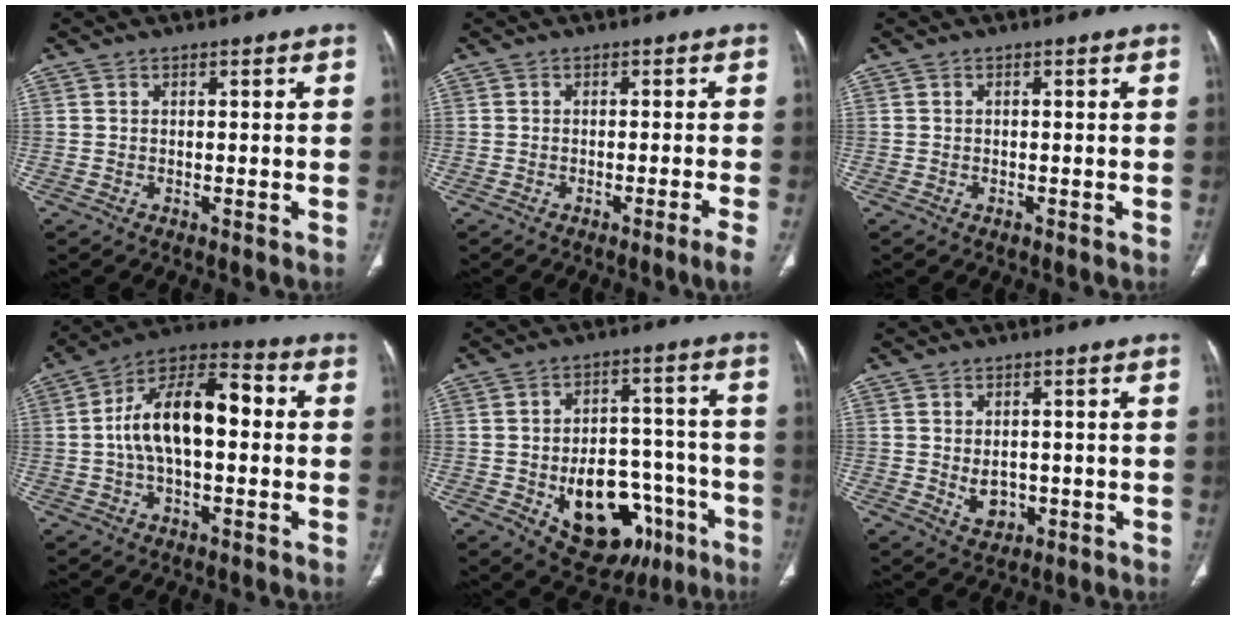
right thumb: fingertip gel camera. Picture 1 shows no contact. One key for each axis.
{"total": 2.9, "fx": -1.7, "fy": -0.9, "fz": 2.2, "tx": -0.040, "ty": 0.000, "tz": -0.026}
{"total": 0.0}
{"total": 16.4, "fx": 0.9, "fy": 8.4, "fz": 14.0, "tx": -0.238, "ty": 0.042, "tz": 0.004}
{"total": 18.9, "fx": -7.4, "fy": 11.9, "fz": 12.7, "tx": -0.142, "ty": 0.044, "tz": -0.089}
{"total": 4.4, "fx": -0.4, "fy": 3.2, "fz": 3.0, "tx": -0.033, "ty": -0.005, "tz": 0.008}